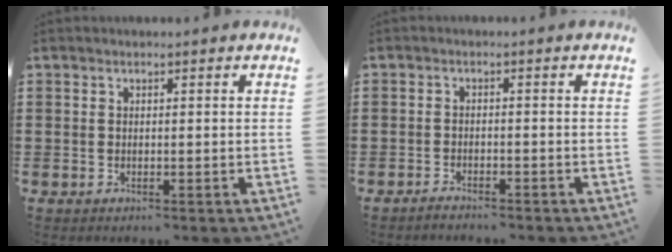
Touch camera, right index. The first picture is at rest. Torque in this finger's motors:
{"motor_torque": [0.43, -0.49, 0.04, 0.00]}